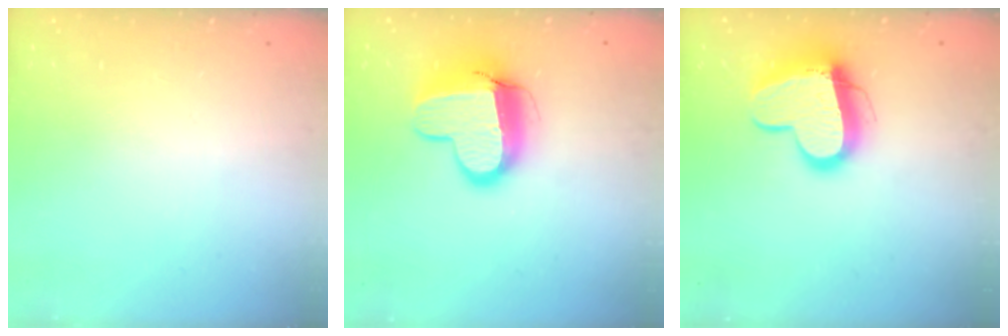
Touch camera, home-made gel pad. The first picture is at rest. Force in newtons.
{"total": 13.4, "press": 13.3, "slide": 1.3}
{"total": 13.7, "press": 13.6, "slide": 1.3}